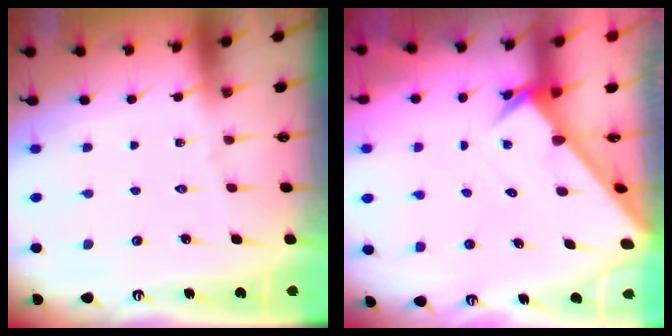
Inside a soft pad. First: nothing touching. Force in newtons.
{"total": 2.7, "press": 2.7, "slide": 0.1}